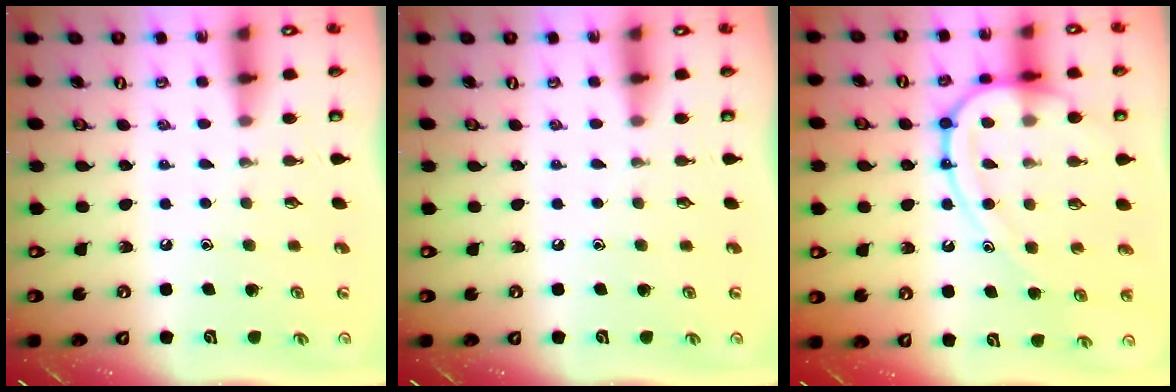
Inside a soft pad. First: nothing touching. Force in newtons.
{"total": 0.0}
{"total": 14.3, "press": 14.3, "slide": 1.4}